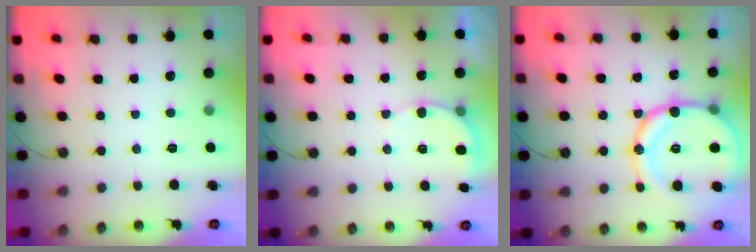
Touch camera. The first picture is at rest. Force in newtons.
{"total": 6.0, "press": 6.0, "slide": 0.9}
{"total": 19.2, "press": 18.9, "slide": 3.4}